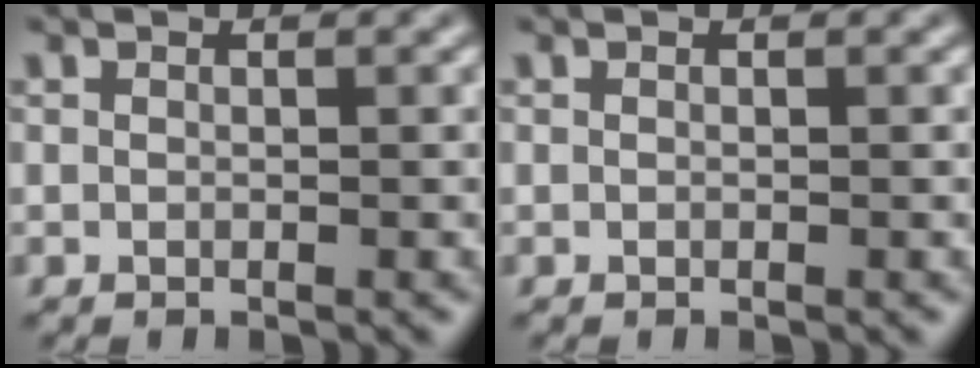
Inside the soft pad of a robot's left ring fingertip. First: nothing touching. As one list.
[{"total": 0.0}]